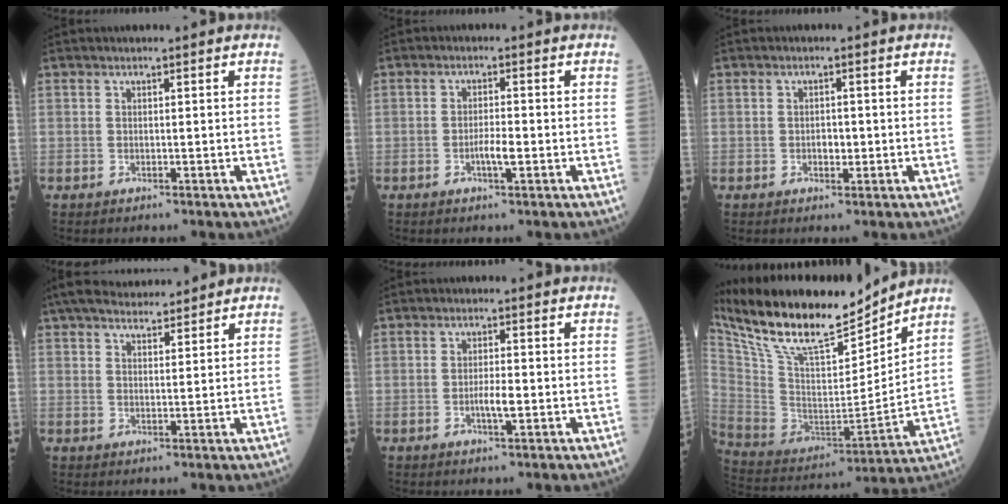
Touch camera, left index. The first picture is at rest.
{"total": 2.6, "force": [-0.9, 0.4, 2.4], "torque": [-0.045, 0.001, -0.016]}
{"total": 1.7, "force": [-0.3, 1.0, 1.3], "torque": [-0.021, 0.002, -0.003]}
{"total": 10.0, "force": [9.0, 2.1, 3.8], "torque": [-0.060, 0.024, 0.140]}
{"total": 2.6, "force": [-0.7, 0.5, 2.5], "torque": [-0.049, 0.000, -0.011]}
{"total": 21.3, "force": [17.7, 4.6, 11.0], "torque": [-0.210, 0.004, 0.318]}